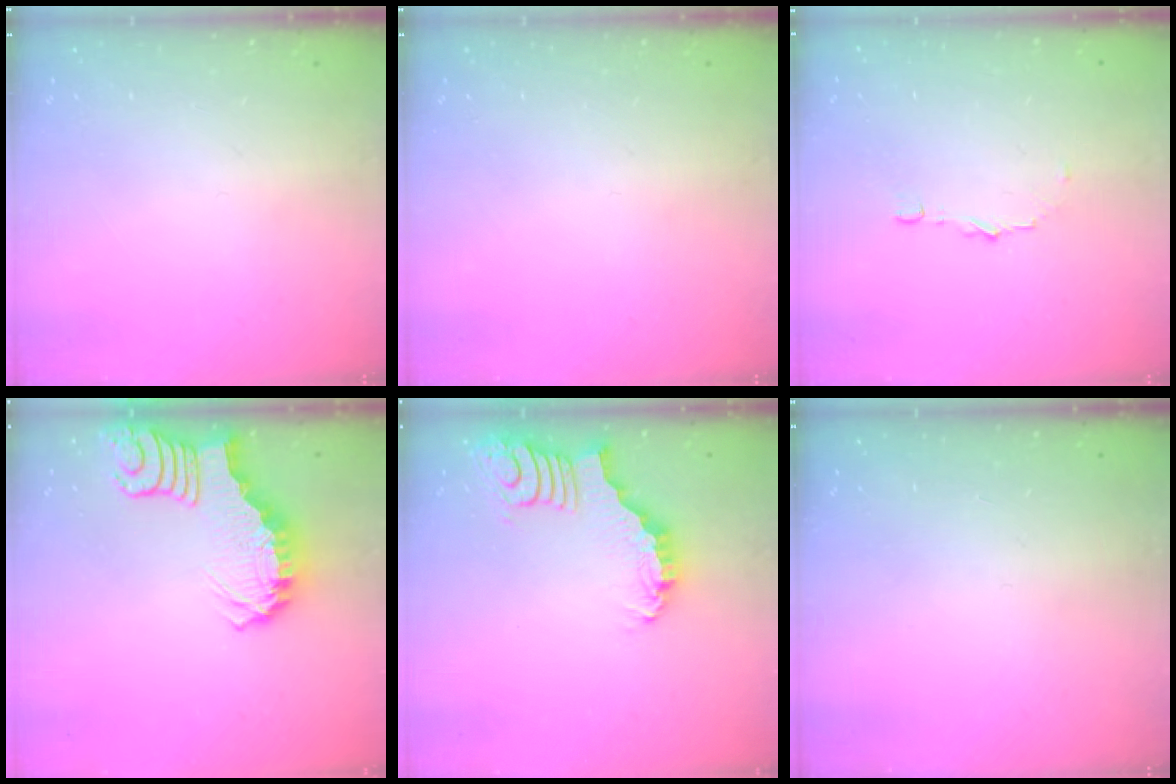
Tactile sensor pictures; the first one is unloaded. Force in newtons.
{"total": 0.0}
{"total": 3.7, "press": 3.7, "slide": 0.3}
{"total": 2.8, "press": 2.8, "slide": 0.5}
{"total": 2.8, "press": 2.7, "slide": 0.5}
{"total": 1.6, "press": 1.6, "slide": 0.1}